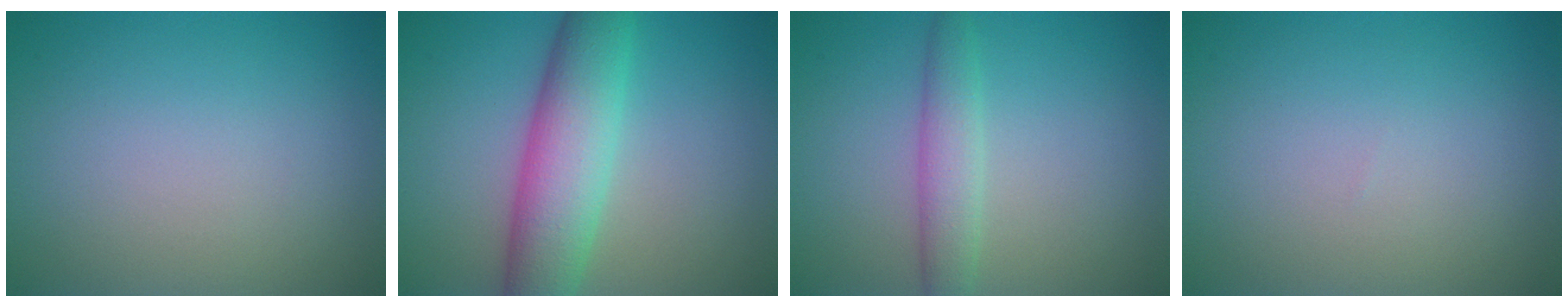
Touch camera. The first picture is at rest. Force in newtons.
{"total": 7.5, "press": 7.5, "slide": 0.1}
{"total": 2.8, "press": 2.8, "slide": 0.1}
{"total": 0.0}